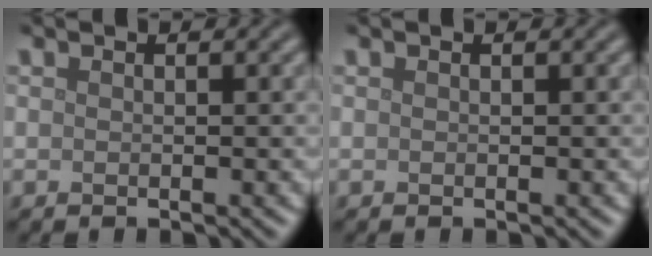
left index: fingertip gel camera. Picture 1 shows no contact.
{"total": 0.0}